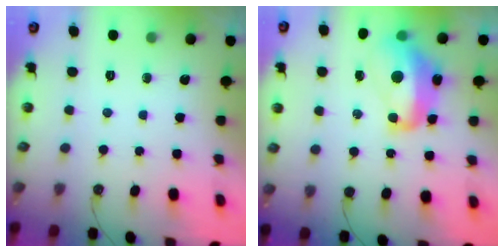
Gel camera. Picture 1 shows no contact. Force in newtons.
{"total": 9.8, "press": 9.7, "slide": 1.0}